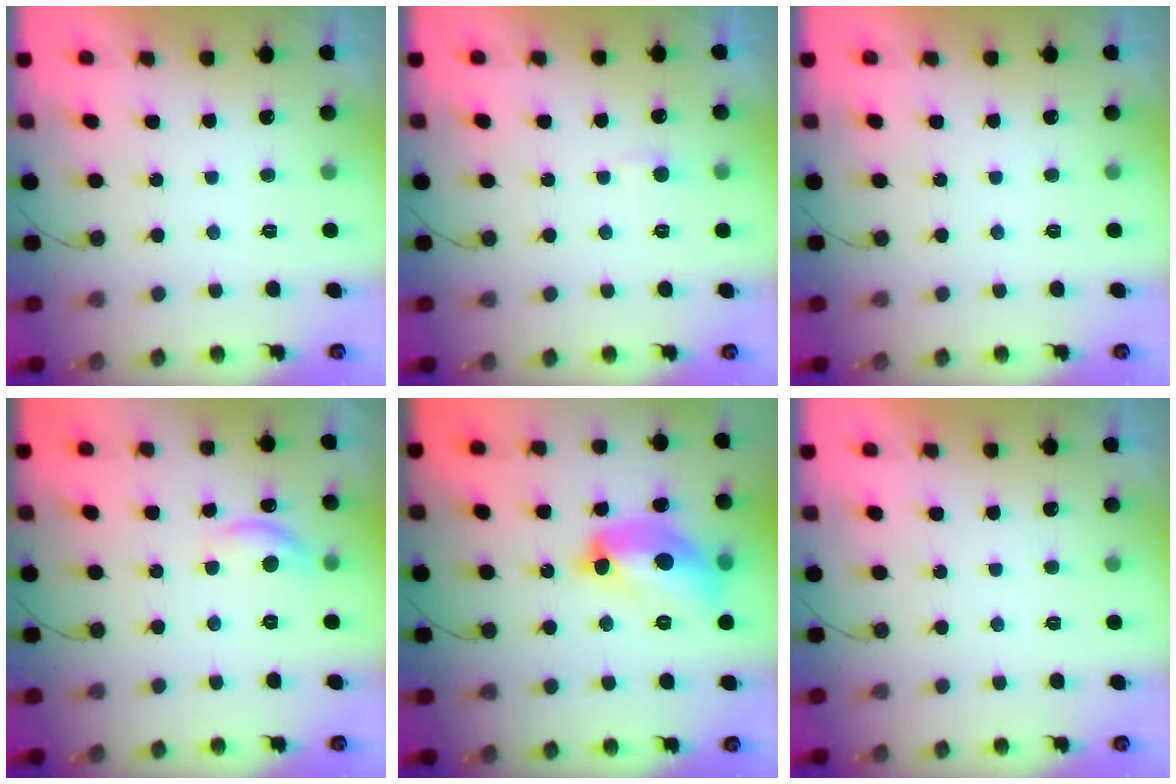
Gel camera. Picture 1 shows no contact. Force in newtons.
{"total": 2.7, "press": 2.7, "slide": 0.4}
{"total": 0.0}
{"total": 10.0, "press": 10.0, "slide": 0.6}
{"total": 14.2, "press": 14.1, "slide": 0.8}
{"total": 0.0}